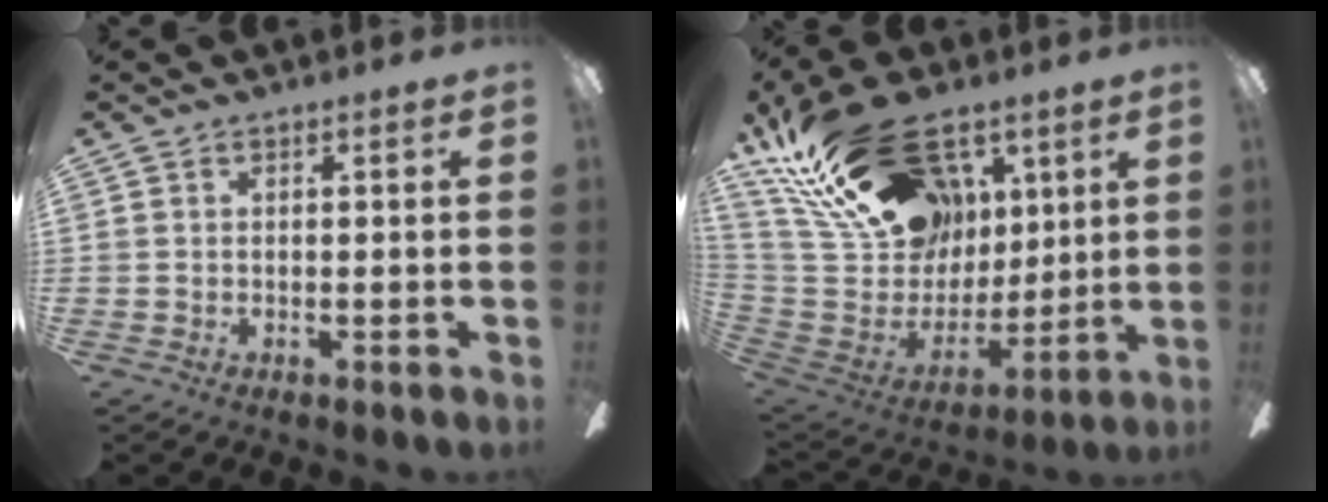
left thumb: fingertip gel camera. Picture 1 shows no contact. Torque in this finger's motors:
{"motor_torque": [1.25, 0.92, 1.36, -1.41, 0.52]}